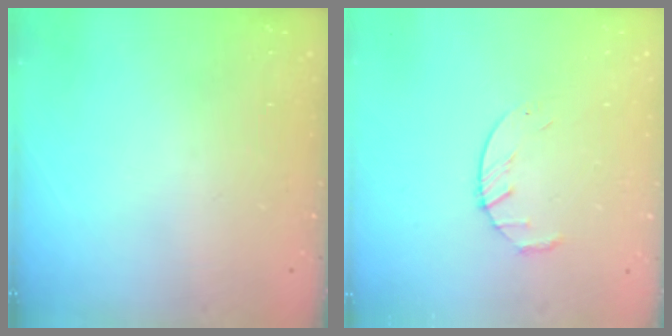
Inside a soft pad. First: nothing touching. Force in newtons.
{"total": 4.3, "press": 4.2, "slide": 0.6}